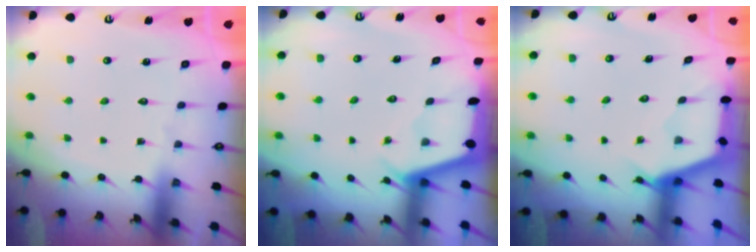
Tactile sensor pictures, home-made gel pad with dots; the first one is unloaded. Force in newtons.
{"total": 2.2, "press": 2.2, "slide": 0.1}
{"total": 2.6, "press": 2.6, "slide": 0.4}